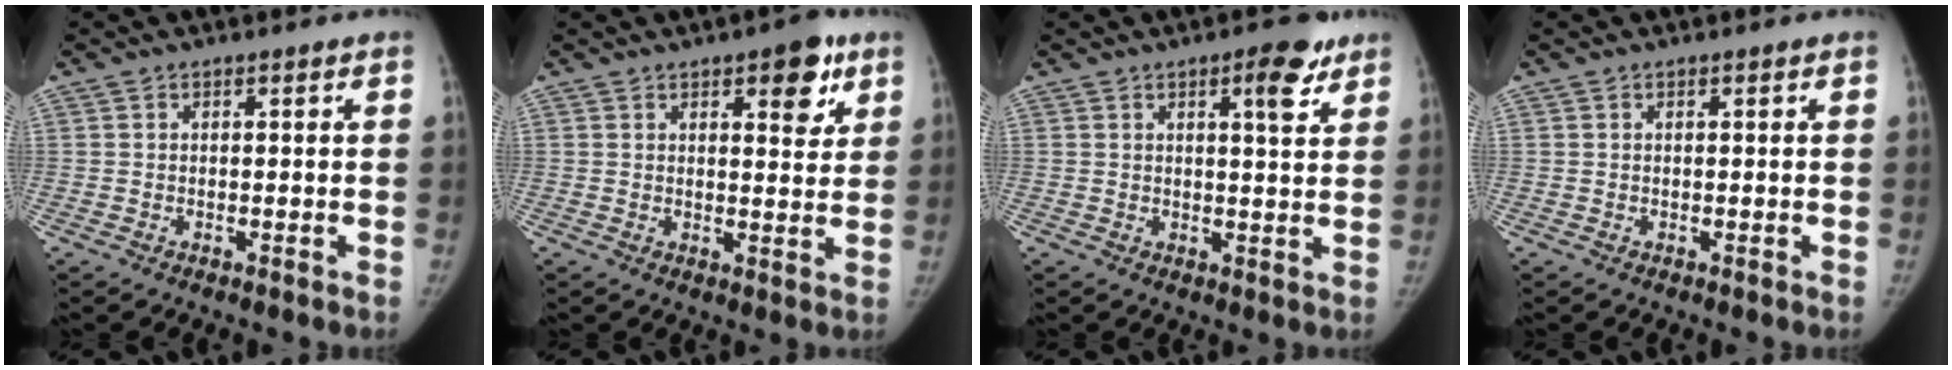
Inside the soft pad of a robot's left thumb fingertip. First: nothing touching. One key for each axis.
{"total": 7.6, "fx": 4.0, "fy": 3.3, "fz": 5.6, "tx": -0.045, "ty": -0.016, "tz": 0.047}
{"total": 6.2, "fx": 3.4, "fy": 1.9, "fz": 4.8, "tx": -0.052, "ty": -0.015, "tz": 0.041}
{"total": 0.0}